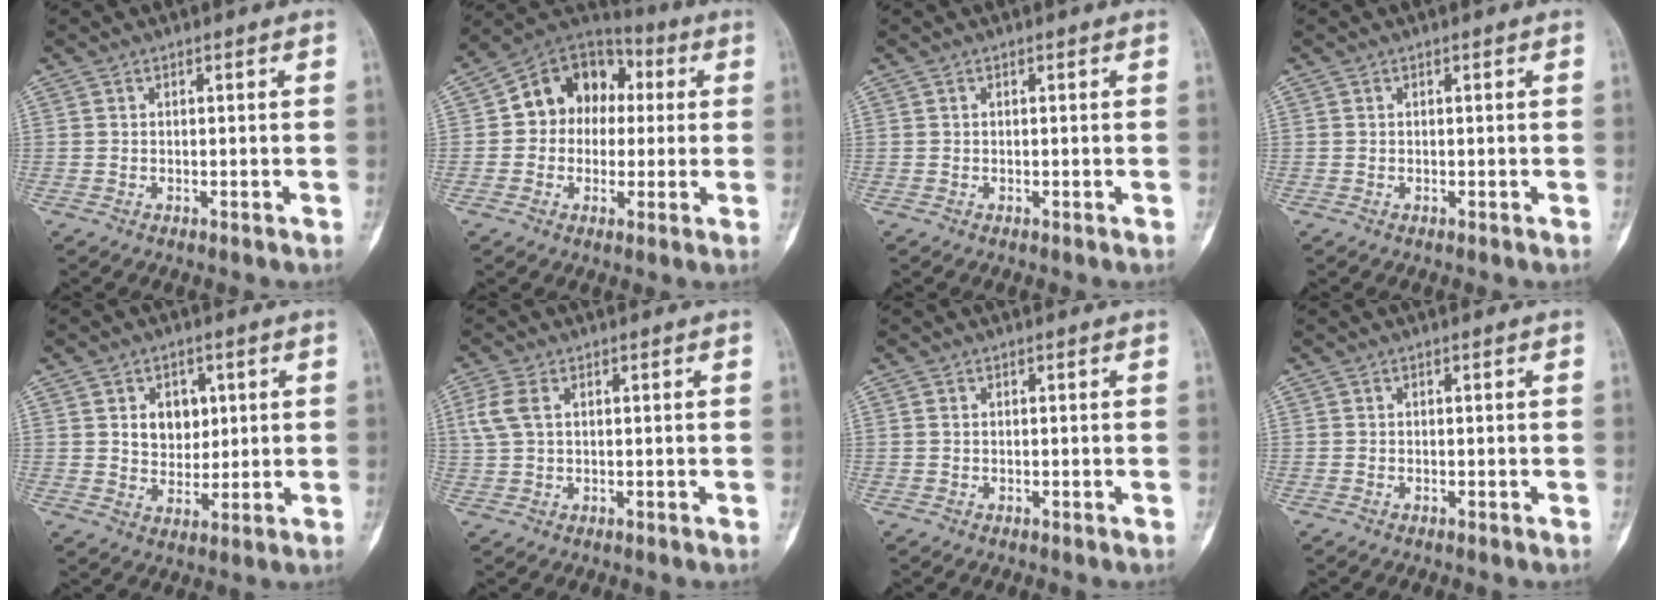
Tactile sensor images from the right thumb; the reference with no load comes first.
{"total": 13.5, "force": [1.5, 10.9, 7.9], "torque": [-0.076, 0.032, 0.013]}
{"total": 0.0}
{"total": 0.0}
{"total": 6.8, "force": [1.9, 5.2, 3.9], "torque": [-0.029, -0.011, 0.035]}
{"total": 4.4, "force": [1.3, 2.5, 3.4], "torque": [-0.093, 0.011, 0.029]}
{"total": 0.6, "force": [0.1, 0.4, 0.4], "torque": [-0.011, 0.002, 0.003]}
{"total": 0.0}